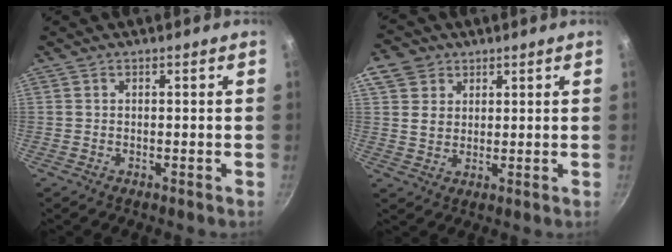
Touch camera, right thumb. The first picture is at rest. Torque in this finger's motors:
{"motor_torque": [-0.05, 0.40, 0.79, 0.63, 0.20]}